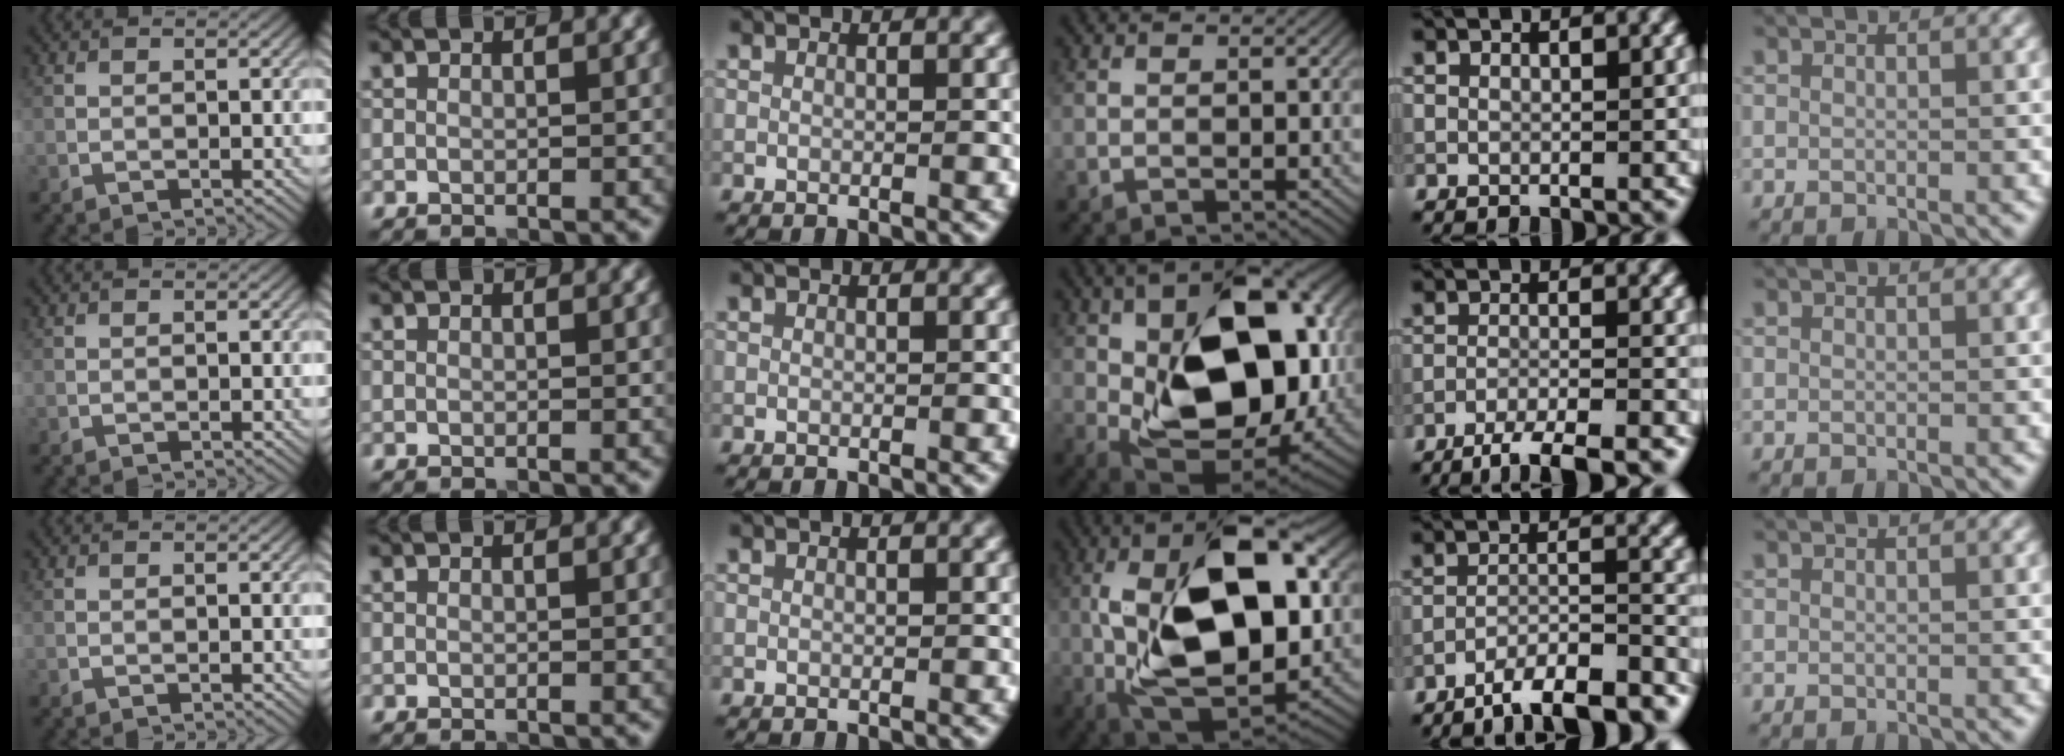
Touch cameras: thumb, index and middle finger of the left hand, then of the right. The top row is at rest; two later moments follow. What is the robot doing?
{"motion": "lift_and_place", "object": "calculator"}